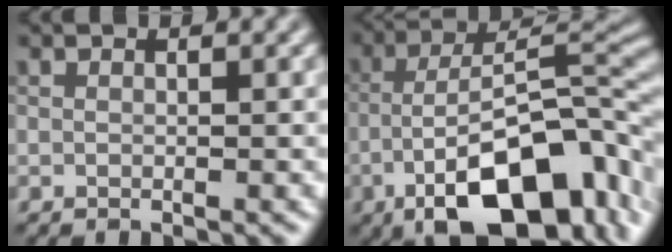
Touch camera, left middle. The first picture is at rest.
{"total": 14.5, "force": [-6.2, 6.0, 11.7], "torque": [-0.185, 0.000, -0.103]}